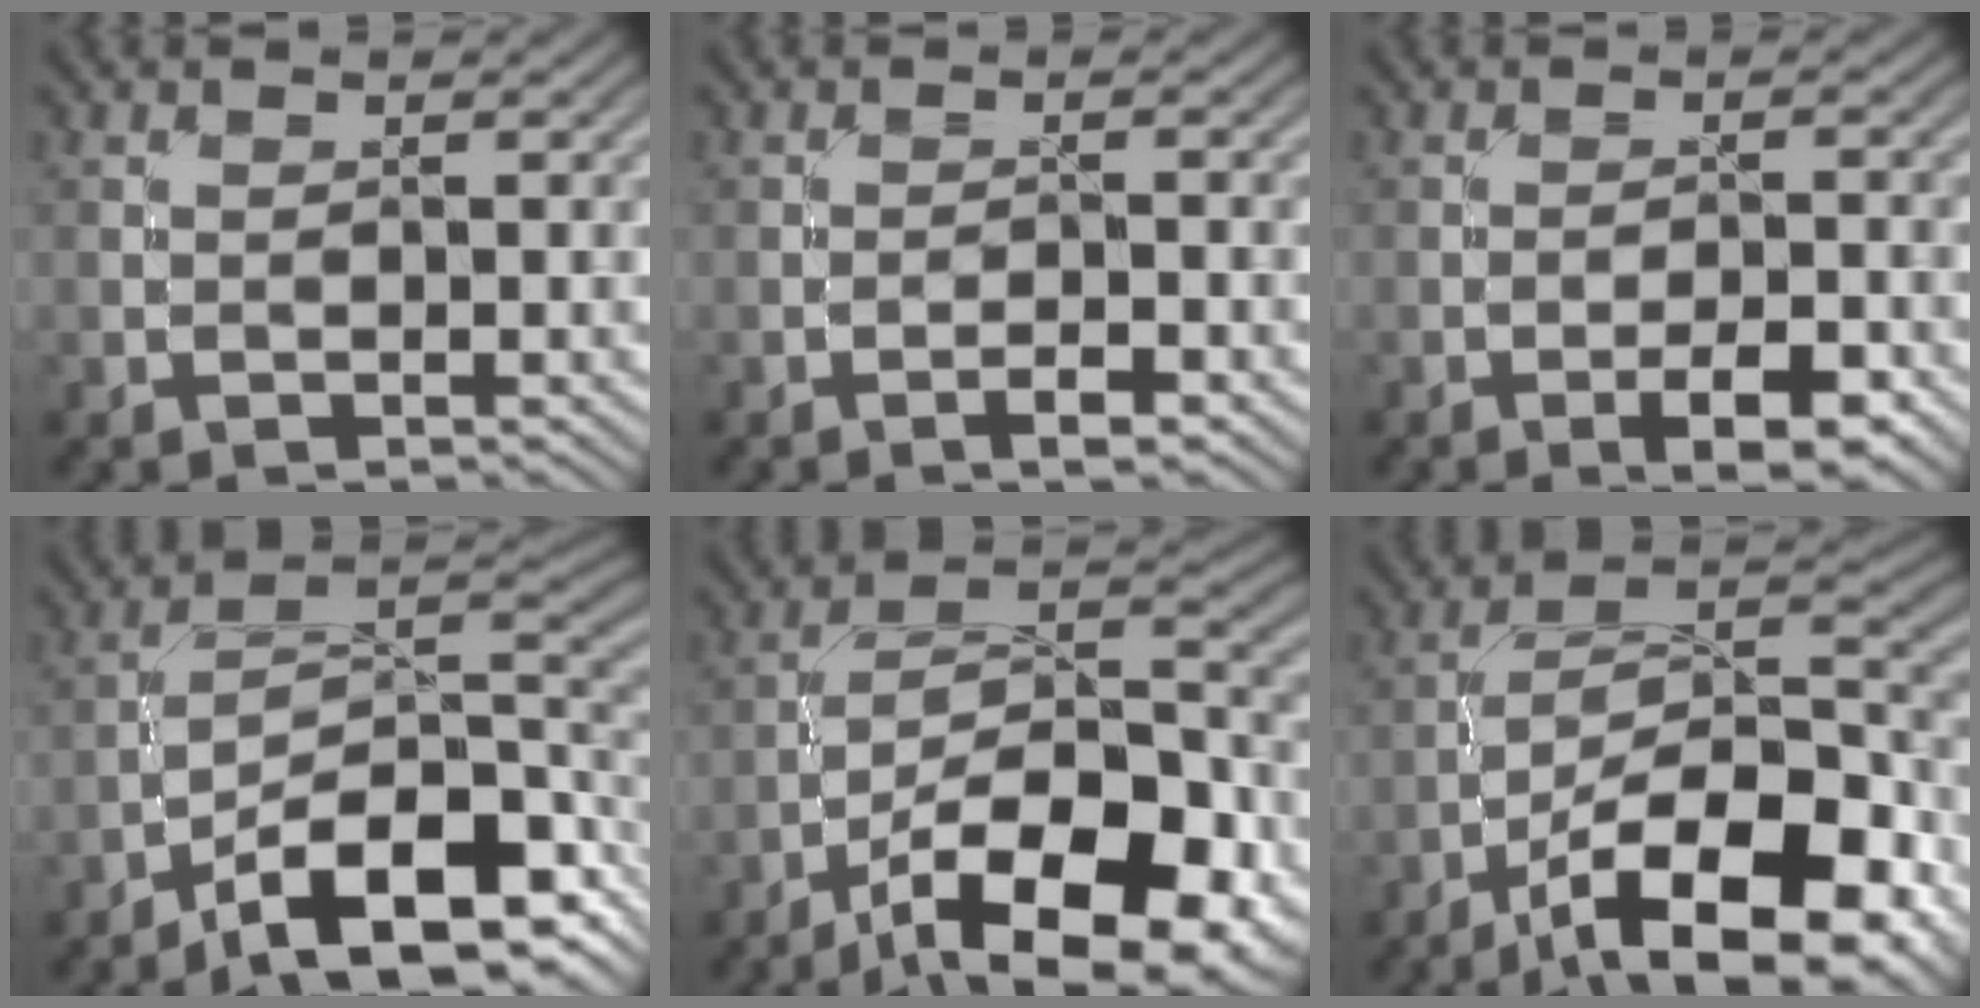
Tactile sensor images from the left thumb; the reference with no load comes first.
{"total": 2.1, "force": [-1.4, 0.4, 1.5], "torque": [-0.030, 0.003, -0.028]}
{"total": 4.7, "force": [-2.8, 1.4, 3.6], "torque": [-0.057, 0.007, -0.039]}
{"total": 14.4, "force": [-8.1, 5.6, 10.5], "torque": [-0.176, -0.010, -0.144]}
{"total": 17.5, "force": [-10.3, 7.0, 12.4], "torque": [-0.182, -0.012, -0.167]}
{"total": 16.8, "force": [-9.9, 6.6, 11.9], "torque": [-0.185, -0.007, -0.170]}